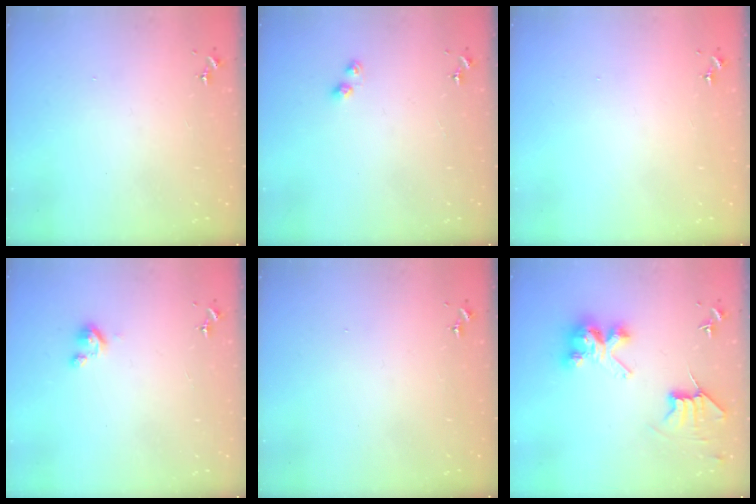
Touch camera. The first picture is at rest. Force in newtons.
{"total": 3.2, "press": 3.2, "slide": 0.4}
{"total": 0.0}
{"total": 2.8, "press": 2.8, "slide": 0.3}
{"total": 0.0}
{"total": 8.9, "press": 8.9, "slide": 0.6}